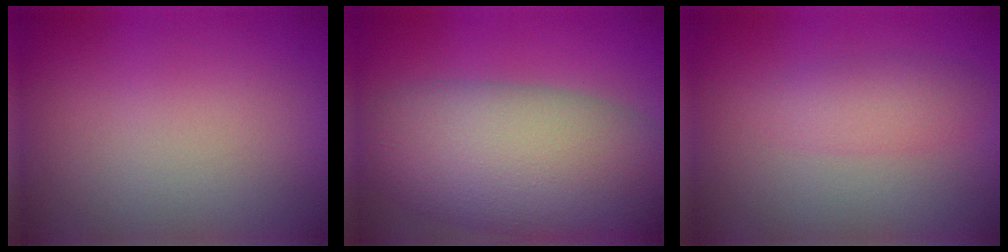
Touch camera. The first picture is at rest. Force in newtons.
{"total": 11.7, "press": 11.7, "slide": 0.3}
{"total": 2.3, "press": 2.3, "slide": 0.2}